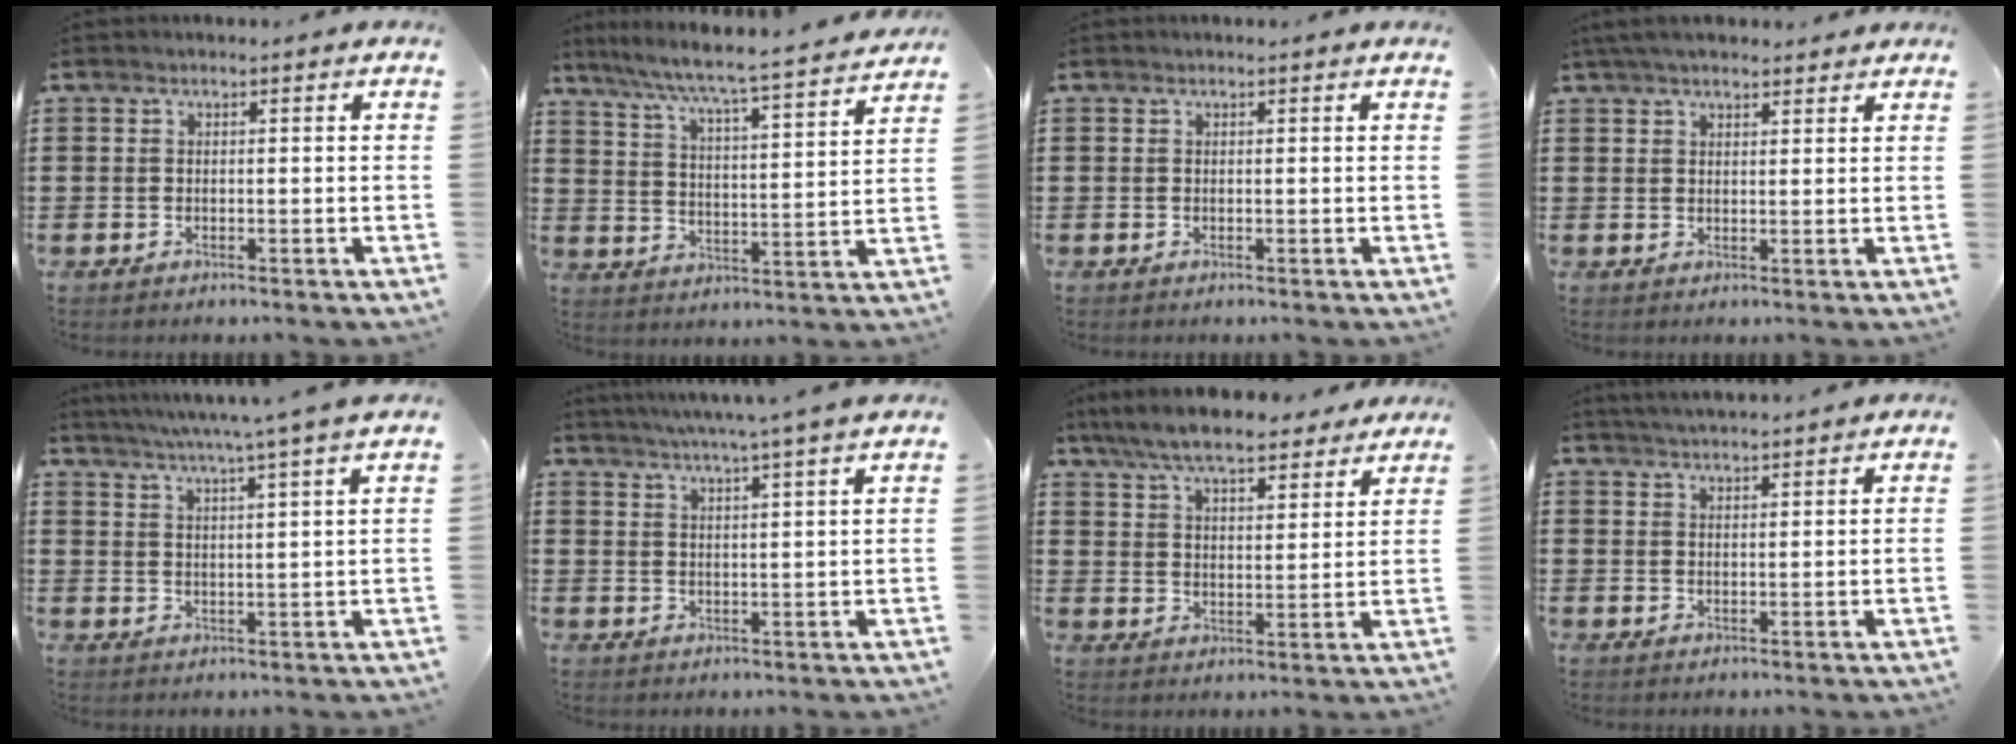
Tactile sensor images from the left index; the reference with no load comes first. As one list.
[{"total": 5.3, "force": [4.8, -0.9, 2.2], "torque": [-0.065, -0.046, 0.069]}, {"total": 0.0}, {"total": 3.7, "force": [3.3, 0.8, 1.5], "torque": [-0.038, 0.000, 0.063]}, {"total": 5.1, "force": [4.2, -1.4, 2.5], "torque": [-0.059, -0.021, 0.068]}, {"total": 4.5, "force": [3.9, -1.2, 2.0], "torque": [-0.049, -0.017, 0.064]}, {"total": 8.1, "force": [7.3, 1.4, 3.2], "torque": [-0.090, -0.023, 0.135]}, {"total": 2.7, "force": [2.6, -0.3, 0.2], "torque": [-0.011, -0.006, 0.050]}]